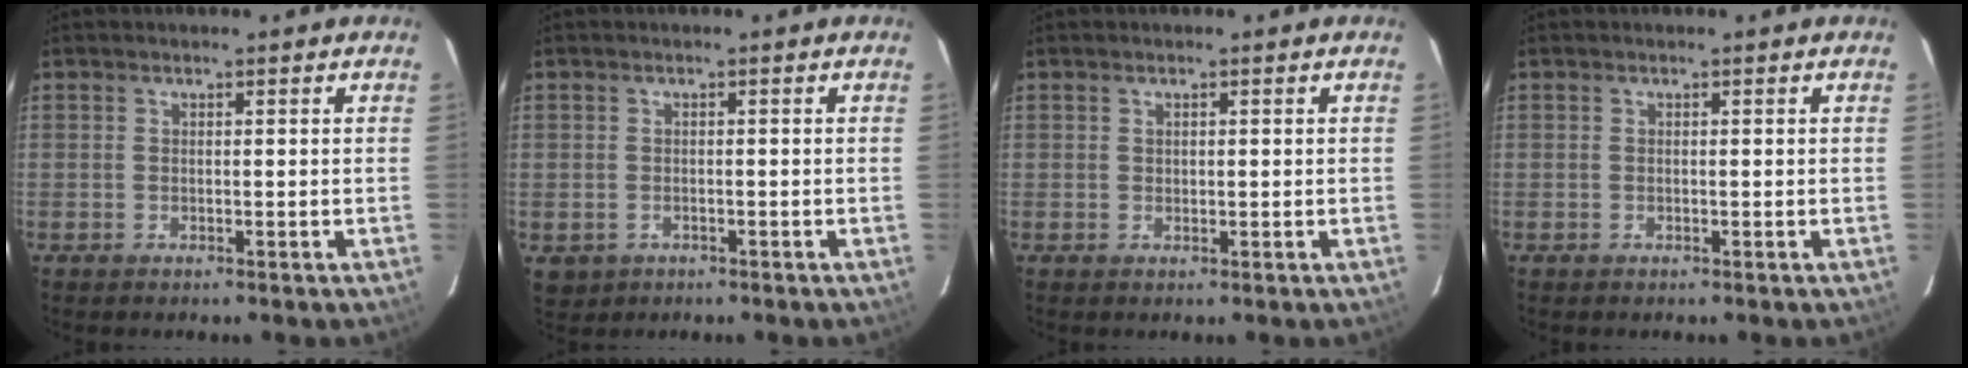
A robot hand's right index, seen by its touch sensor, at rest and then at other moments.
{"total": 3.3, "force": [-0.8, 3.1, 0.8], "torque": [-0.022, -0.004, -0.001]}
{"total": 0.8, "force": [0.3, 0.6, 0.3], "torque": [-0.002, 0.000, 0.007]}
{"total": 0.0}